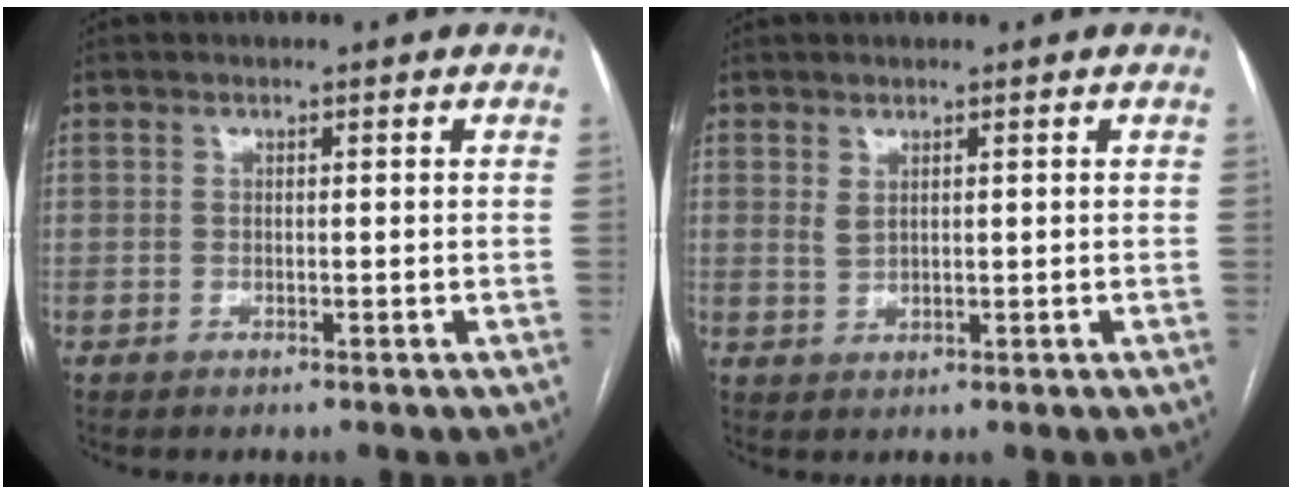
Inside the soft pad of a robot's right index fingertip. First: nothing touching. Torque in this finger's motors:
{"motor_torque": [-0.09, 0.05, 0.00, 0.01]}